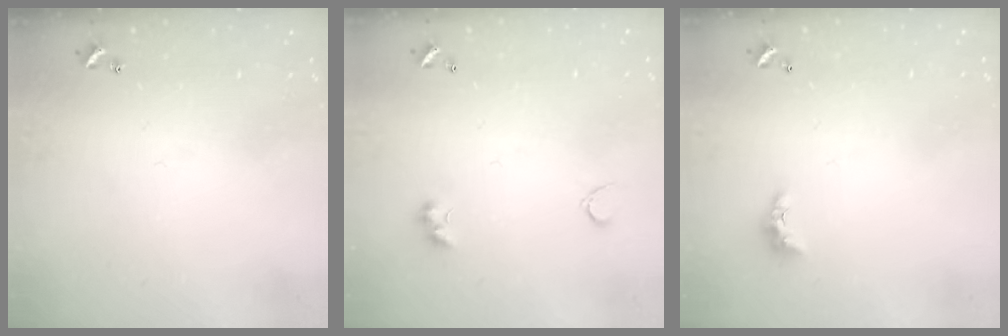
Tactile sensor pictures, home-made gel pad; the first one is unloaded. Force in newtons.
{"total": 2.8, "press": 2.7, "slide": 0.7}
{"total": 2.7, "press": 2.7, "slide": 0.6}